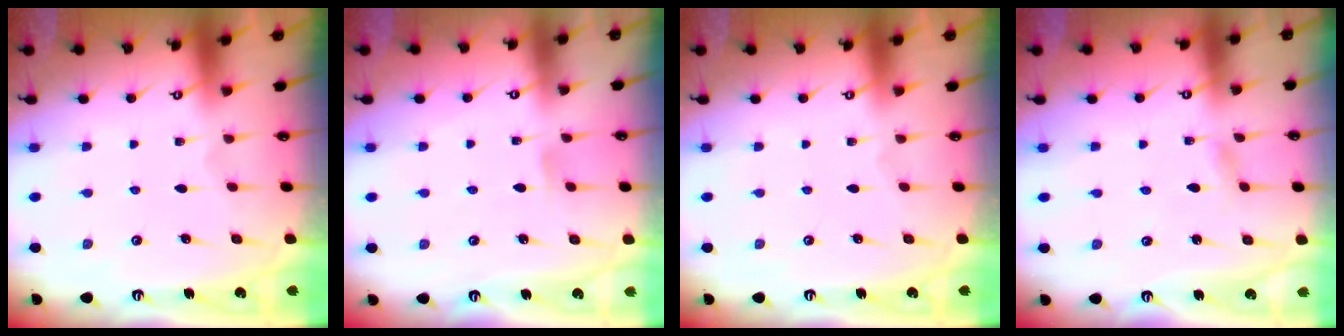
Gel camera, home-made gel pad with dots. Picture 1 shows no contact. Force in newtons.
{"total": 3.2, "press": 3.2, "slide": 0.4}
{"total": 0.0}
{"total": 2.1, "press": 2.1, "slide": 0.2}